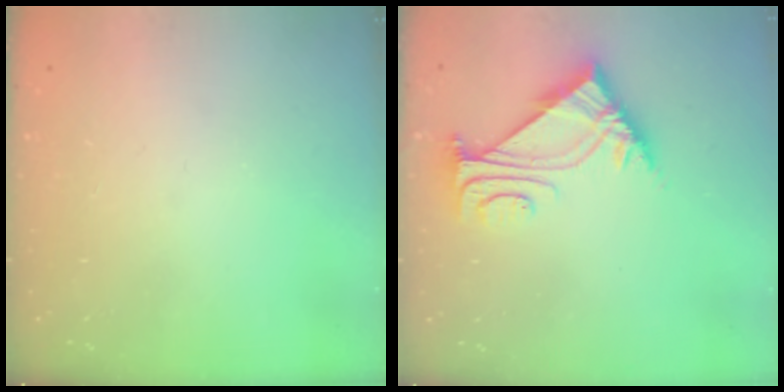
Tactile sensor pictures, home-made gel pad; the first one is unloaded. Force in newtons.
{"total": 5.5, "press": 5.3, "slide": 1.1}